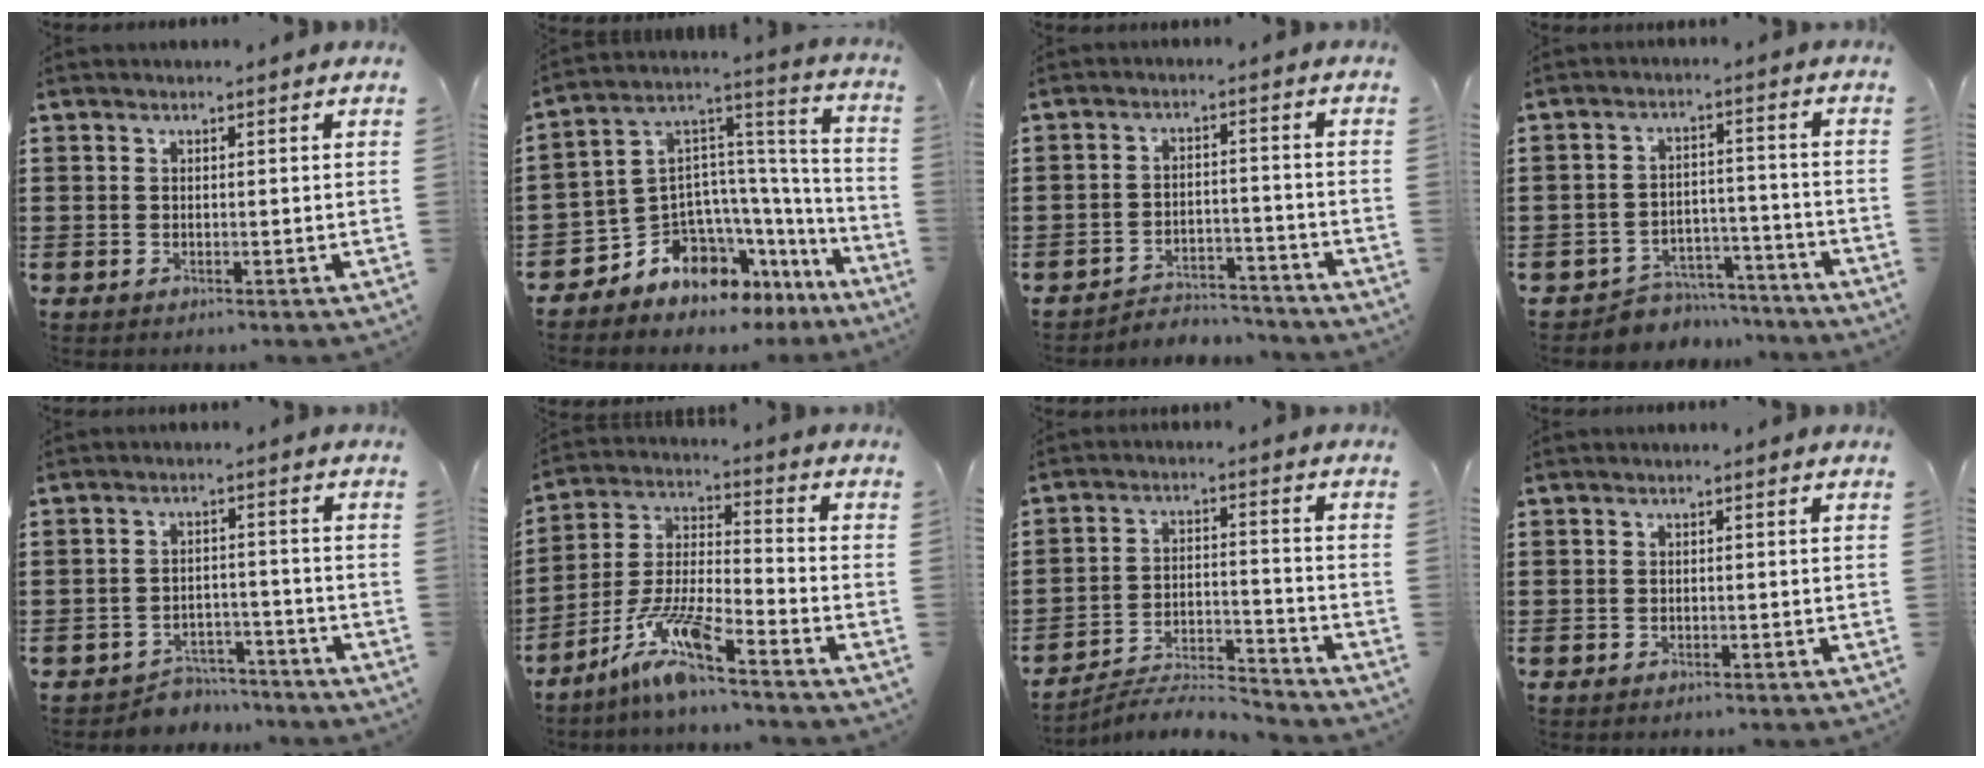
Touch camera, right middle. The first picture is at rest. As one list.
[{"total": 8.0, "force": [-6.5, 4.3, 1.5], "torque": [-0.058, -0.017, -0.130]}, {"total": 3.9, "force": [-3.8, 0.8, 0.2], "torque": [-0.009, 0.007, -0.083]}, {"total": 5.2, "force": [-5.1, 1.2, 0.1], "torque": [-0.004, 0.017, -0.105]}, {"total": 3.9, "force": [-3.8, 0.8, -0.1], "torque": [-0.006, 0.003, -0.082]}, {"total": 10.2, "force": [-7.8, 0.7, 6.5], "torque": [-0.156, -0.014, -0.159]}, {"total": 5.5, "force": [-5.4, 0.3, 0.9], "torque": [-0.024, 0.003, -0.111]}, {"total": 0.5, "force": [-0.5, 0.2, 0.1], "torque": [-0.003, -0.001, -0.010]}]